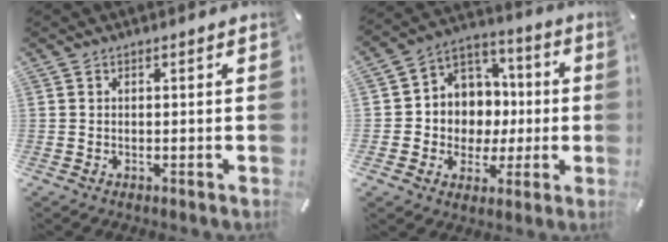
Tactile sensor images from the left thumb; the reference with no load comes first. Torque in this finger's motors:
{"motor_torque": [0.06, 1.18, 0.21, -0.09, 0.00]}